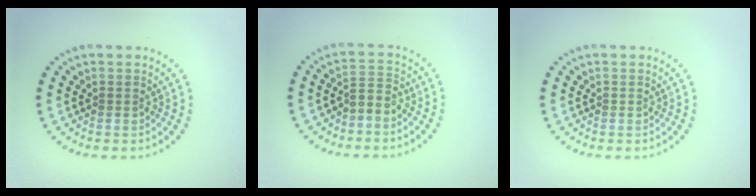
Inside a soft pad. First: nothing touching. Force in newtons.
{"total": 2.0, "press": 1.4, "slide": 1.4}
{"total": 0.0}